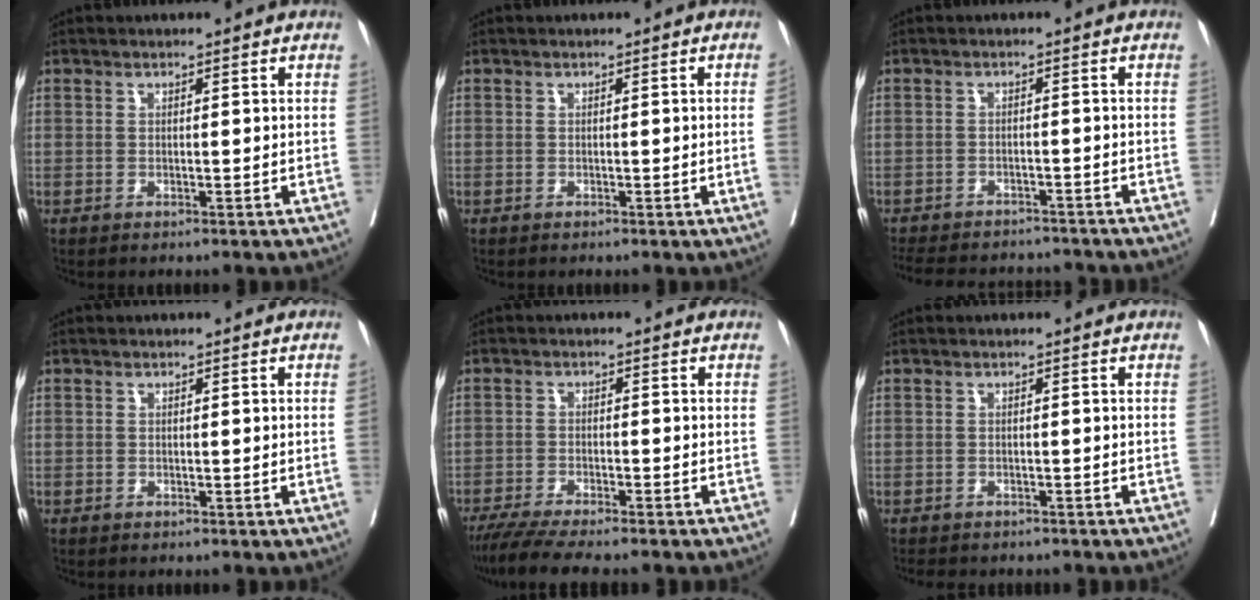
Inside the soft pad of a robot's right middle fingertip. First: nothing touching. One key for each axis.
{"total": 1.2, "fx": -0.1, "fy": -0.3, "fz": 1.1, "tx": -0.013, "ty": -0.001, "tz": 0.001}
{"total": 13.4, "fx": -12.2, "fy": 3.7, "fz": 4.1, "tx": -0.090, "ty": 0.000, "tz": -0.164}
{"total": 0.0}
{"total": 9.2, "fx": -7.8, "fy": 0.5, "fz": 4.8, "tx": -0.070, "ty": -0.021, "tz": -0.126}
{"total": 5.5, "fx": -4.7, "fy": 2.1, "fz": 1.8, "tx": -0.025, "ty": -0.004, "tz": -0.061}